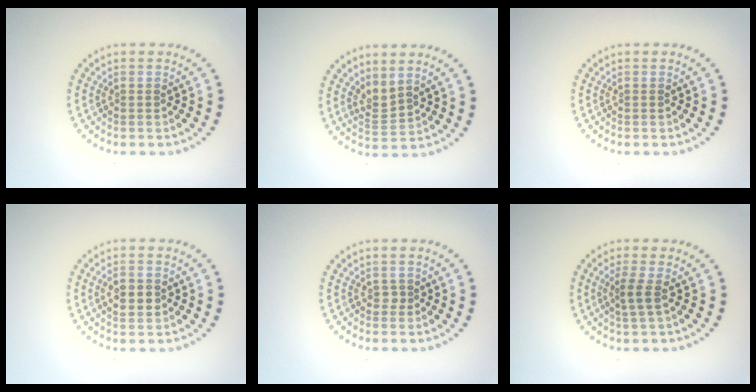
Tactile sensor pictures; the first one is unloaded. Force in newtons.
{"total": 2.1, "press": 1.4, "slide": 1.6}
{"total": 0.0}
{"total": 2.6, "press": 2.6, "slide": 0.2}
{"total": 0.5, "press": 0.4, "slide": 0.3}
{"total": 1.6, "press": 1.2, "slide": 1.1}